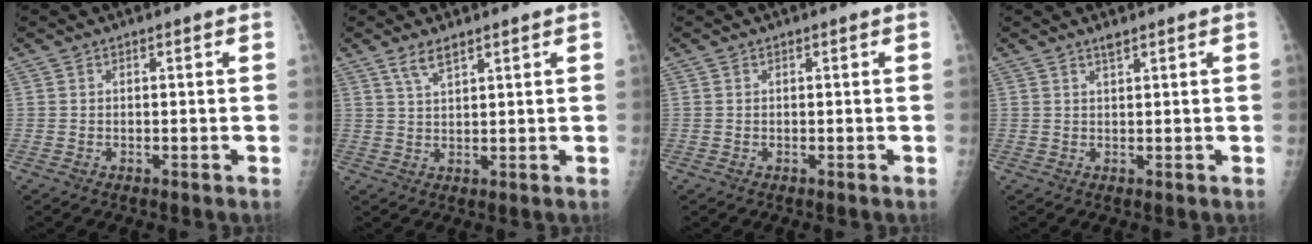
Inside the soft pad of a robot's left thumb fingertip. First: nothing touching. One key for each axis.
{"total": 3.4, "fx": 2.4, "fy": 1.0, "fz": 2.2, "tx": -0.040, "ty": -0.007, "tz": 0.050}
{"total": 0.0}
{"total": 1.4, "fx": 1.1, "fy": 0.2, "fz": 0.8, "tx": -0.014, "ty": -0.006, "tz": 0.021}